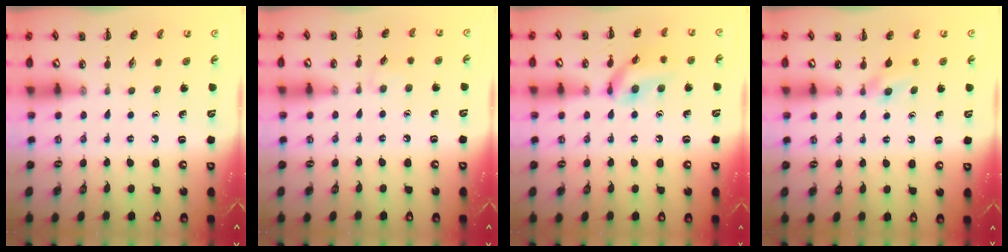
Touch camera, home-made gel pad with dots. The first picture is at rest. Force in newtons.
{"total": 4.4, "press": 4.1, "slide": 1.6}
{"total": 12.6, "press": 12.4, "slide": 1.9}
{"total": 3.6, "press": 3.3, "slide": 1.4}